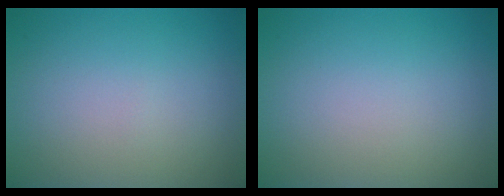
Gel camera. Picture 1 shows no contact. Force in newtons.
{"total": 0.0}